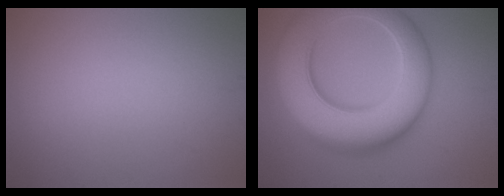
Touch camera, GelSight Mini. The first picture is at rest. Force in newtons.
{"total": 11.8, "press": 11.8, "slide": 0.4}